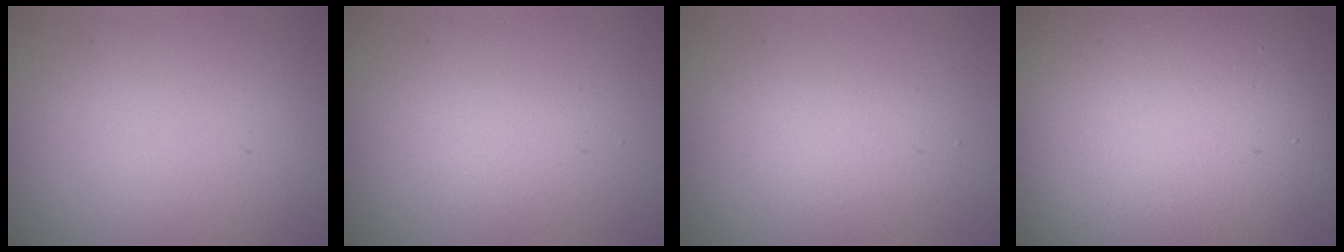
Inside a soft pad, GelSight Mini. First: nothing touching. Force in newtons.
{"total": 1.6, "press": 1.6, "slide": 0.2}
{"total": 2.1, "press": 2.1, "slide": 0.1}
{"total": 22.9, "press": 22.9, "slide": 1.8}